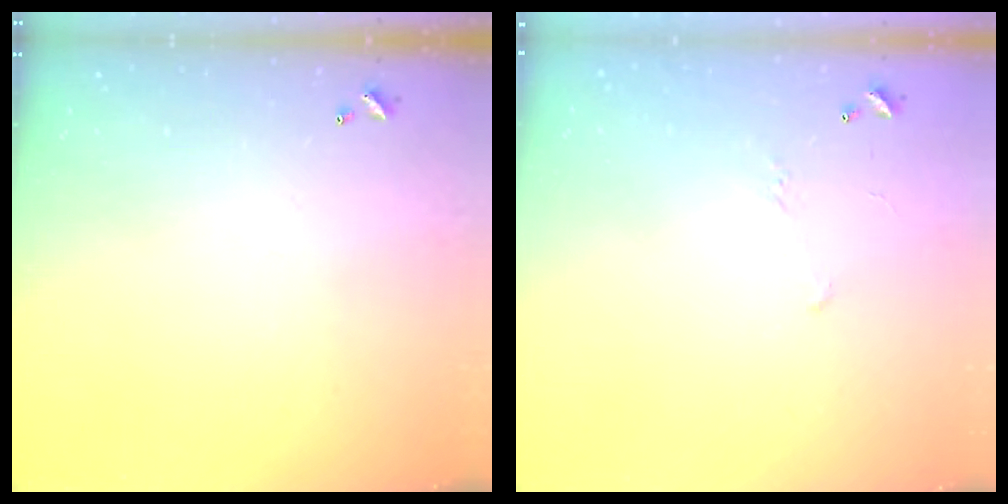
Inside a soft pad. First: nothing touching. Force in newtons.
{"total": 4.8, "press": 4.7, "slide": 0.9}